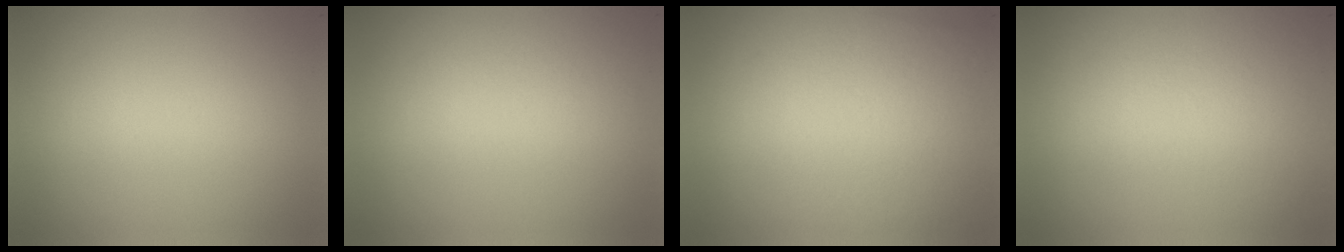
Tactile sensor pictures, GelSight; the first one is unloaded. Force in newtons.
{"total": 2.0}
{"total": 2.9}
{"total": 3.6}